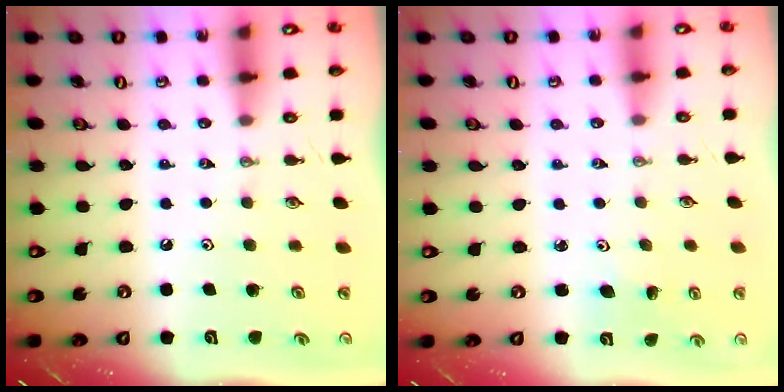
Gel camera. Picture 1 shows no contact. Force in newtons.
{"total": 3.6, "press": 3.5, "slide": 0.4}